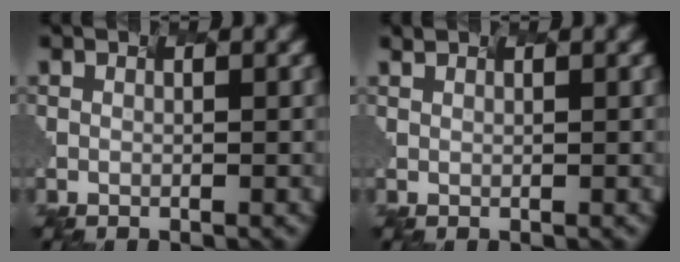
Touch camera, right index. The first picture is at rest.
{"total": 1.3, "force": [1.3, 0.3, 0.3], "torque": [-0.008, 0.013, 0.022]}